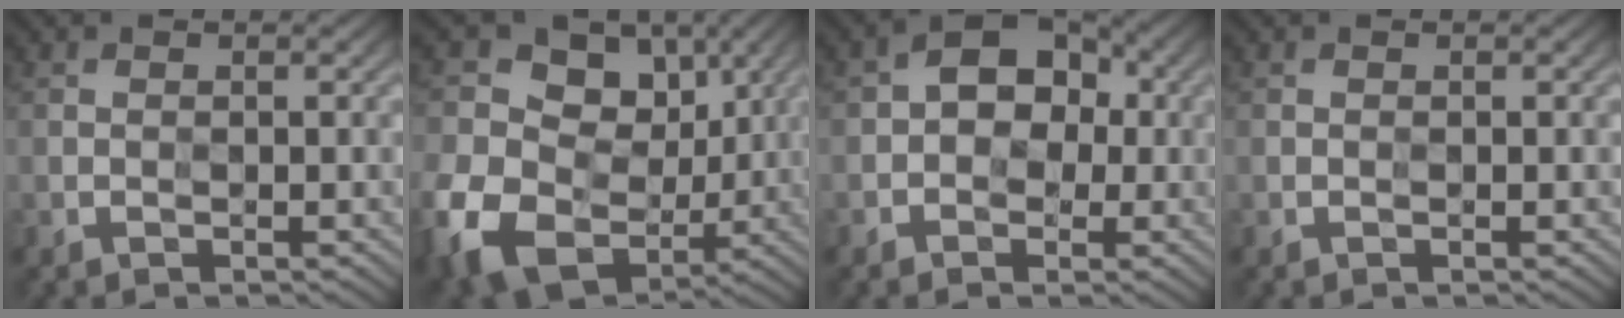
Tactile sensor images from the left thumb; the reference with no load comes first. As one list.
[{"total": 15.8, "force": [-0.2, 12.6, 9.4], "torque": [-0.218, -0.025, 0.013]}, {"total": 6.2, "force": [0.1, 4.5, 4.3], "torque": [-0.050, 0.014, -0.010]}, {"total": 0.0}]